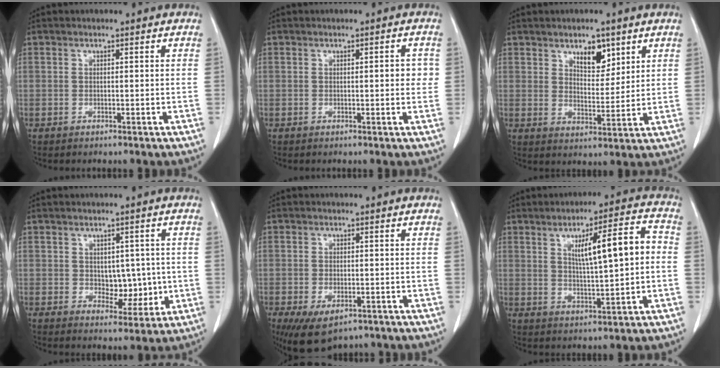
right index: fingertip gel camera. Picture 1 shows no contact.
{"total": 2.1, "force": [0.1, 0.7, 1.9], "torque": [-0.021, 0.003, 0.001]}
{"total": 5.6, "force": [3.4, 2.7, 3.5], "torque": [-0.051, -0.005, 0.058]}
{"total": 5.2, "force": [0.0, 3.3, 4.0], "torque": [-0.043, 0.001, 0.010]}
{"total": 7.9, "force": [-5.0, 3.9, 4.7], "torque": [-0.079, -0.010, -0.073]}
{"total": 10.1, "force": [1.4, 1.5, 9.9], "torque": [-0.152, 0.019, 0.027]}